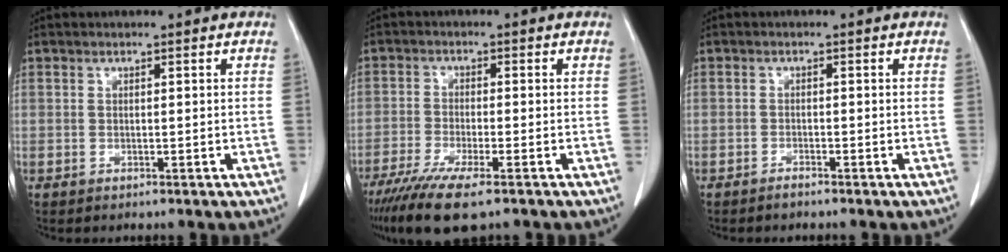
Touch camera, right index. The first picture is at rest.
{"total": 8.9, "force": [-6.2, 0.8, 6.3], "torque": [-0.109, -0.023, -0.103]}
{"total": 0.9, "force": [-0.9, 0.0, 0.2], "torque": [-0.002, 0.001, -0.013]}